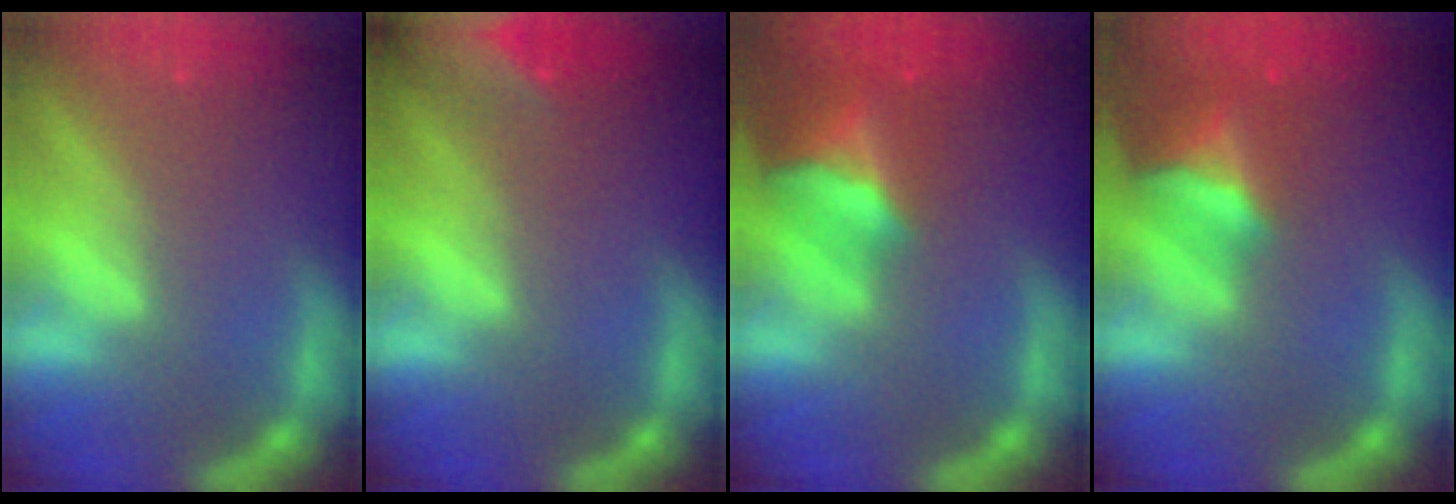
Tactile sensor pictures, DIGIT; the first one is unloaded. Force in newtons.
{"total": 8.5}
{"total": 7.0}
{"total": 6.0}